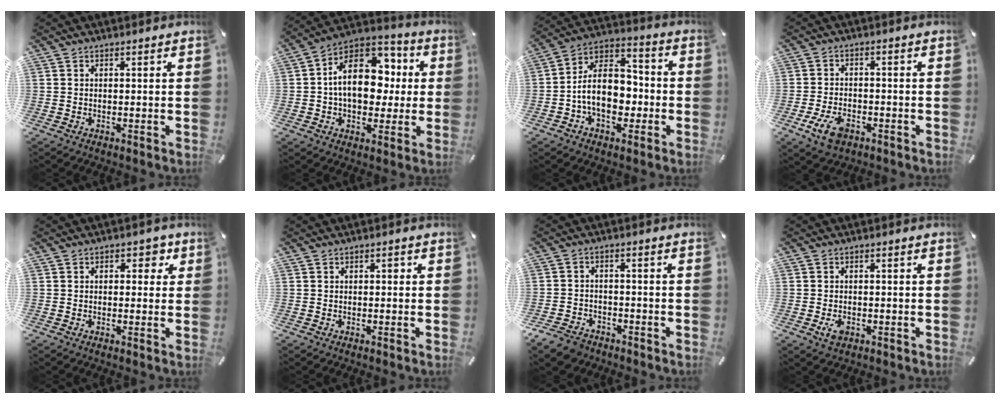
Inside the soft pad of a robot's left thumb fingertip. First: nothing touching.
{"total": 17.2, "force": [1.2, 12.4, 11.9], "torque": [-0.200, 0.002, 0.020]}
{"total": 13.3, "force": [-2.7, 9.7, 8.7], "torque": [-0.156, 0.013, -0.048]}
{"total": 6.9, "force": [-3.5, 4.1, 4.3], "torque": [-0.098, 0.011, -0.065]}
{"total": 3.6, "force": [0.7, 2.5, 2.4], "torque": [-0.023, 0.000, 0.002]}
{"total": 0.9, "force": [-0.2, 0.6, 0.6], "torque": [-0.014, 0.006, -0.006]}
{"total": 5.2, "force": [-4.1, 2.9, 1.3], "torque": [-0.037, 0.019, -0.082]}
{"total": 2.9, "force": [-1.2, 1.9, 1.9], "torque": [-0.049, 0.000, -0.023]}